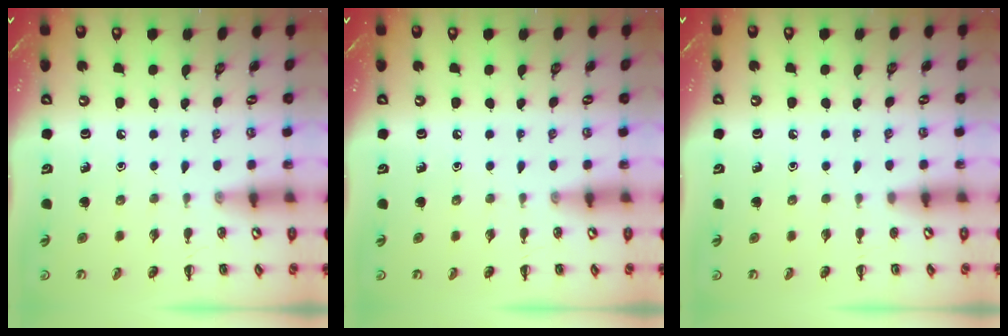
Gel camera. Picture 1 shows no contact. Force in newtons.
{"total": 0.0}
{"total": 0.7, "press": 0.7, "slide": 0.0}